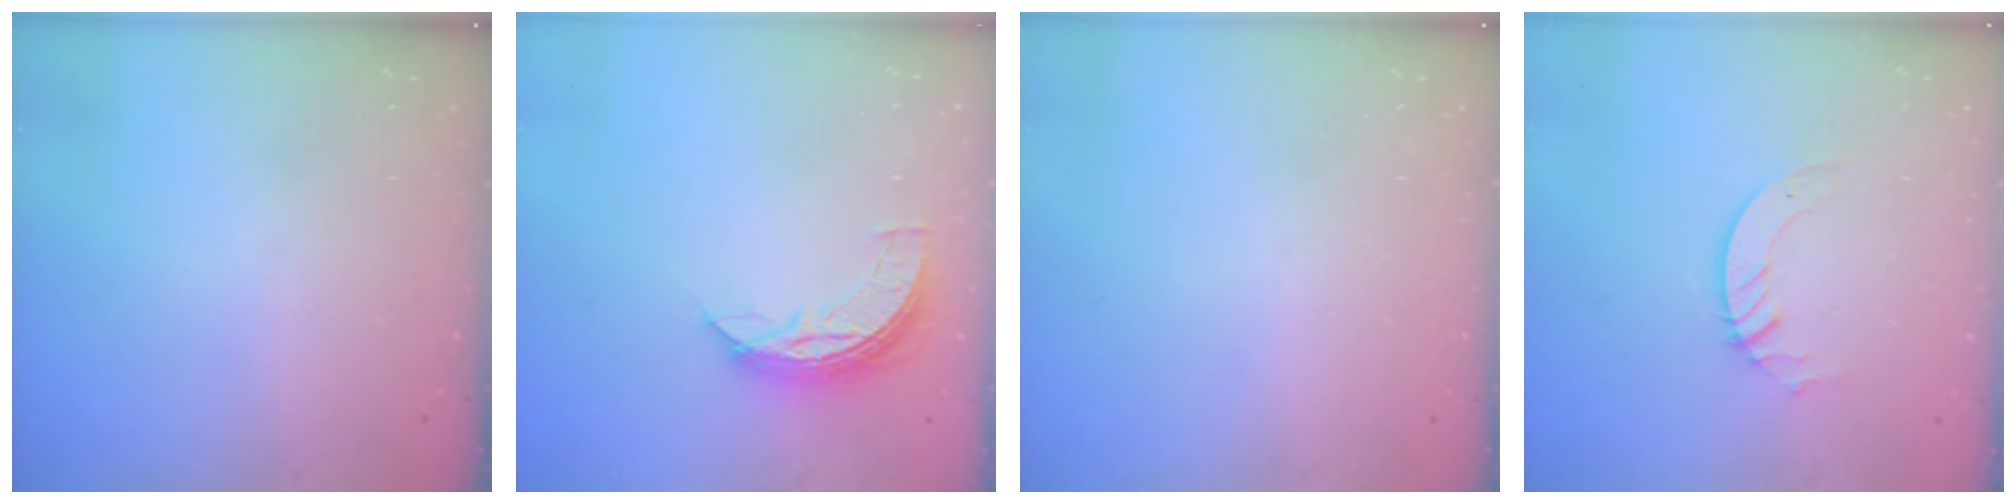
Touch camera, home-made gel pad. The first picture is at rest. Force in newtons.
{"total": 6.9, "press": 6.9, "slide": 0.3}
{"total": 0.0}
{"total": 3.4, "press": 3.4, "slide": 0.3}